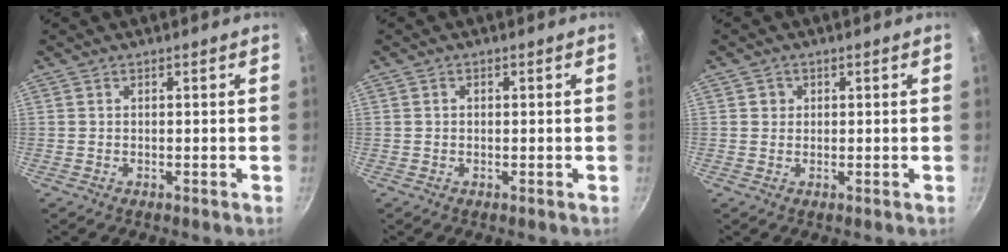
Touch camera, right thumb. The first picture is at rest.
{"total": 0.7, "force": [0.0, 0.6, 0.4], "torque": [-0.004, 0.002, -0.001]}
{"total": 1.6, "force": [0.4, 1.5, 0.3], "torque": [0.004, 0.001, 0.003]}